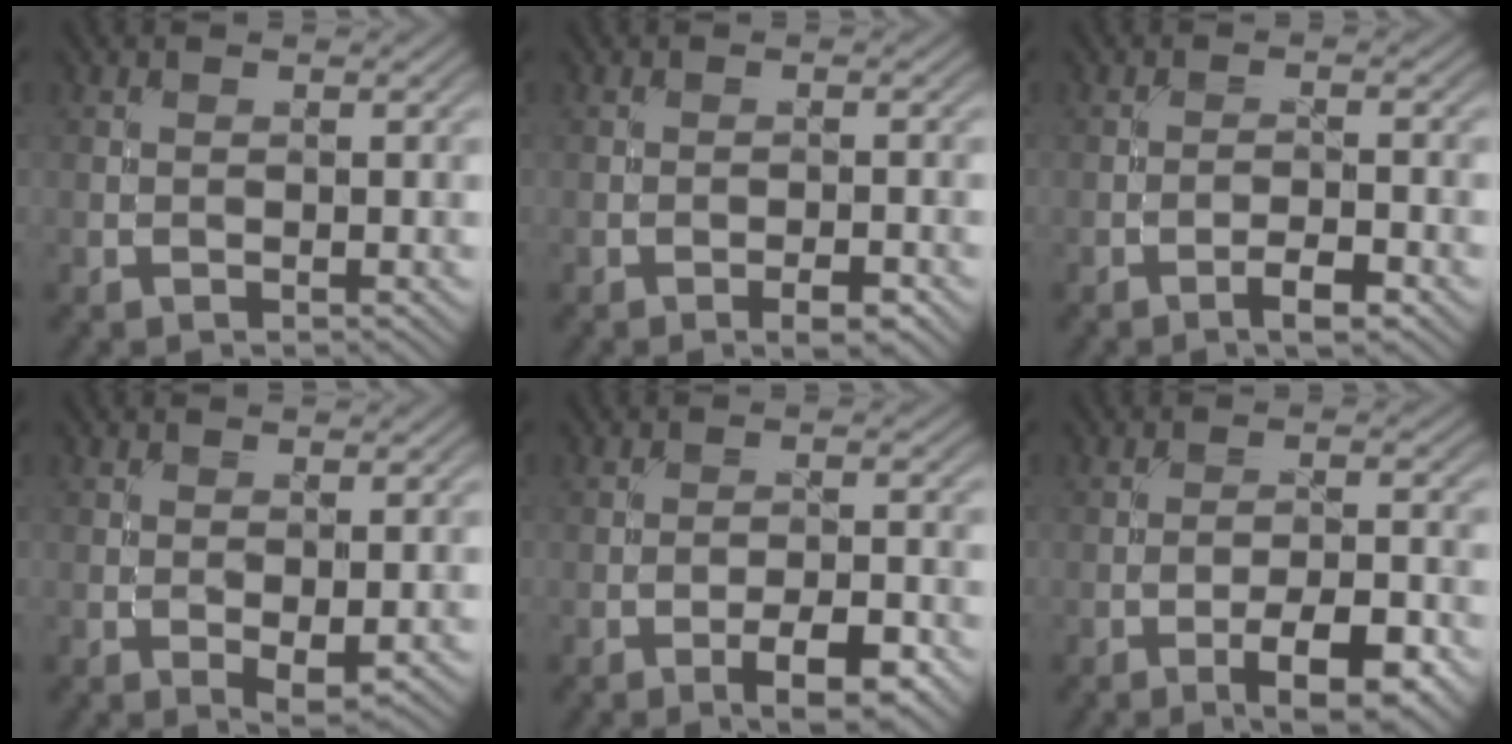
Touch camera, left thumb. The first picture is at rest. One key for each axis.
{"total": 2.4, "fx": -1.5, "fy": 0.7, "fz": 1.8, "tx": -0.029, "ty": 0.003, "tz": -0.023}
{"total": 3.0, "fx": -2.0, "fy": 0.6, "fz": 2.2, "tx": -0.042, "ty": 0.006, "tz": -0.037}
{"total": 2.6, "fx": -0.6, "fy": 1.2, "fz": 2.2, "tx": -0.034, "ty": -0.008, "tz": -0.004}
{"total": 5.3, "fx": -3.0, "fy": 1.6, "fz": 4.1, "tx": -0.064, "ty": 0.006, "tz": -0.041}
{"total": 6.8, "fx": -3.7, "fy": 2.0, "fz": 5.3, "tx": -0.081, "ty": 0.005, "tz": -0.053}